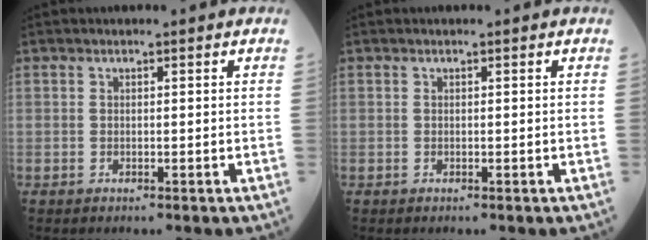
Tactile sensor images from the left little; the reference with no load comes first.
{"total": 0.0}